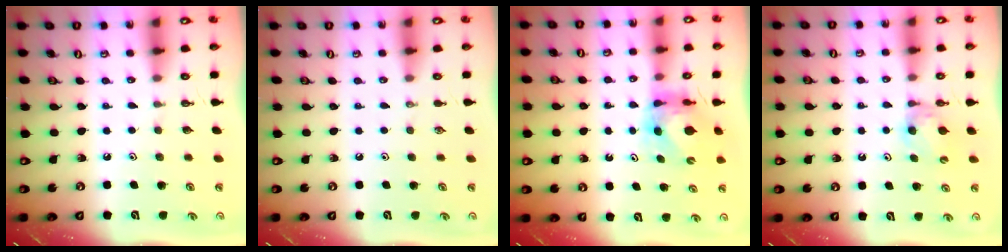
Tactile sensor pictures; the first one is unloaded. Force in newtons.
{"total": 0.0}
{"total": 6.2, "press": 6.1, "slide": 0.8}
{"total": 5.1, "press": 5.0, "slide": 0.6}